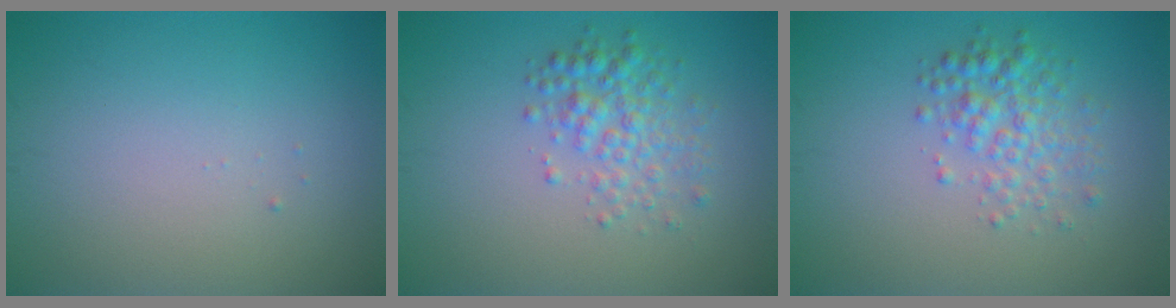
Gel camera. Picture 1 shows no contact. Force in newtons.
{"total": 3.0, "press": 3.0, "slide": 0.1}
{"total": 3.0, "press": 3.0, "slide": 0.1}